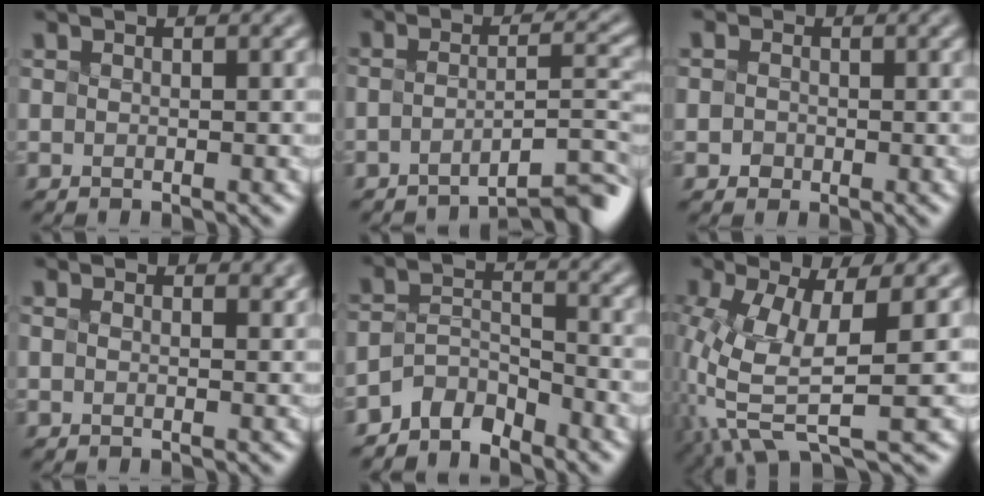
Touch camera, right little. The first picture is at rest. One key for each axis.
{"total": 5.3, "fx": -4.7, "fy": -0.5, "fz": 2.2, "tx": -0.036, "ty": -0.003, "tz": -0.047}
{"total": 2.3, "fx": -1.3, "fy": -0.2, "fz": -1.9, "tx": 0.022, "ty": -0.015, "tz": 0.003}
{"total": 0.0}
{"total": 4.7, "fx": -4.6, "fy": -0.1, "fz": -0.9, "tx": 0.000, "ty": -0.007, "tz": -0.061}
{"total": 6.0, "fx": -2.6, "fy": 1.0, "fz": 5.3, "tx": -0.154, "ty": -0.020, "tz": -0.018}